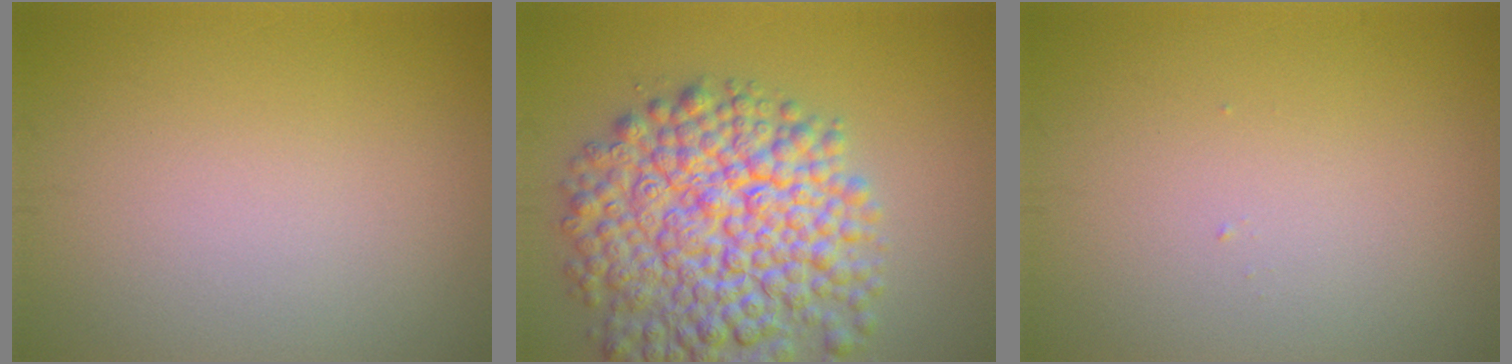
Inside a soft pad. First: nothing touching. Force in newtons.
{"total": 11.2, "press": 11.2, "slide": 0.5}
{"total": 0.0}